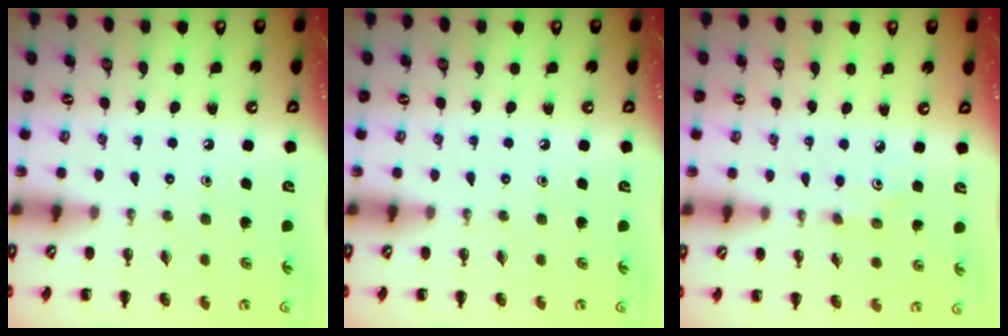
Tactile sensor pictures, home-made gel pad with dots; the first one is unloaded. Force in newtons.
{"total": 0.0}
{"total": 1.8, "press": 1.7, "slide": 0.6}